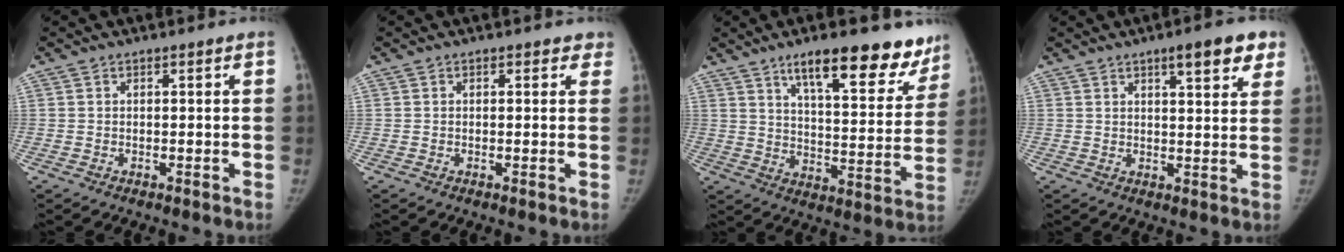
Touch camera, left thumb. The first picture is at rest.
{"total": 2.1, "force": [1.5, 1.2, 0.8], "torque": [0.021, 0.000, 0.007]}
{"total": 19.2, "force": [13.4, 6.2, 12.3], "torque": [-0.110, -0.066, 0.195]}
{"total": 8.5, "force": [5.1, 2.3, 6.4], "torque": [-0.062, -0.019, 0.064]}